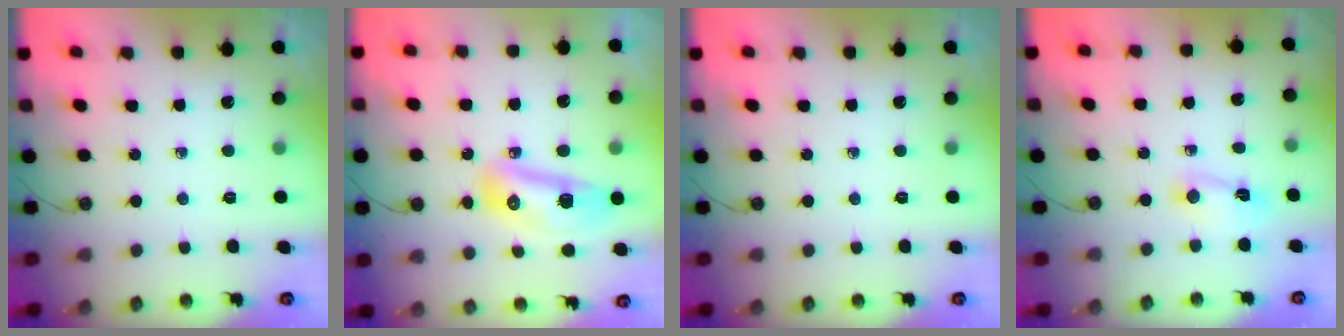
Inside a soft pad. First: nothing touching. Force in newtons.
{"total": 10.8, "press": 10.7, "slide": 1.2}
{"total": 0.0}
{"total": 2.5, "press": 2.5, "slide": 0.3}